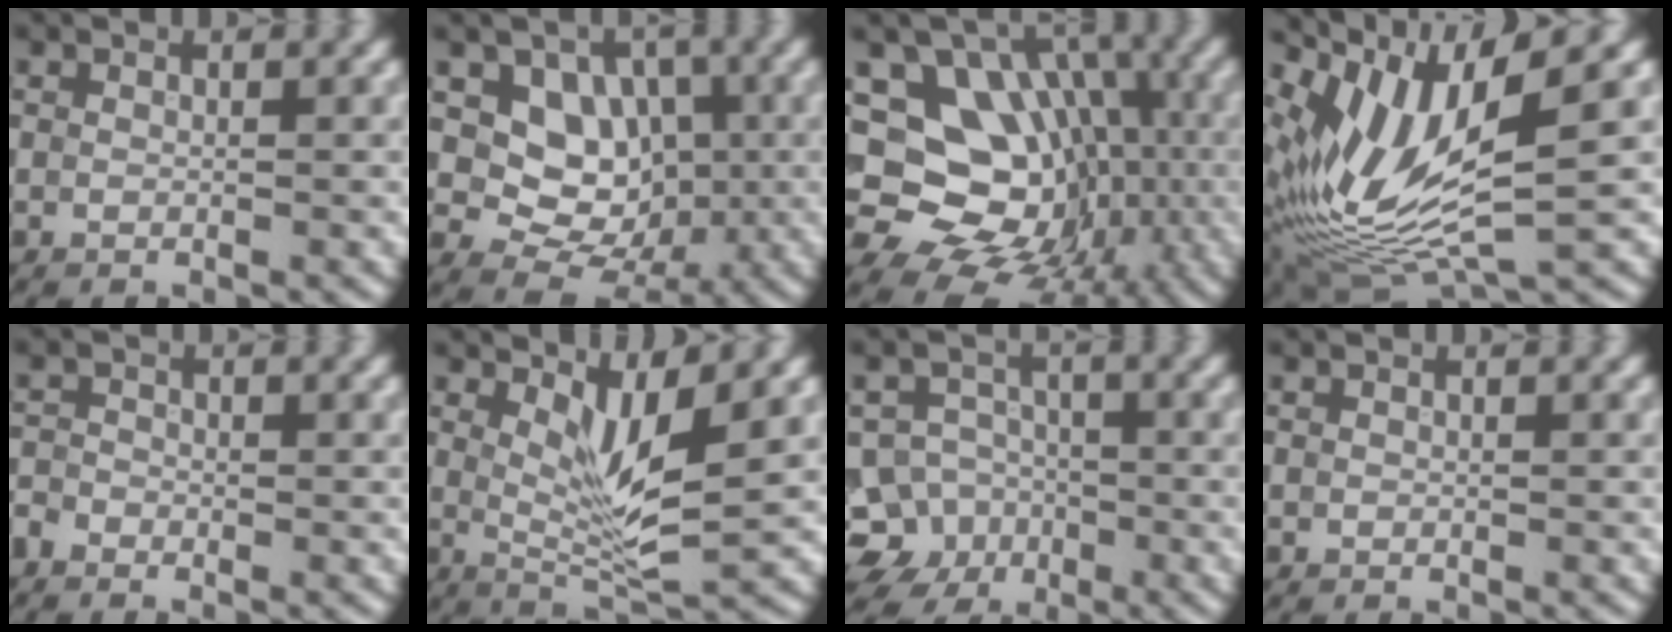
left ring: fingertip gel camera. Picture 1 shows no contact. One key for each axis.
{"total": 6.0, "fx": 0.6, "fy": 4.8, "fz": 3.5, "tx": -0.045, "ty": -0.005, "tz": 0.004}
{"total": 13.0, "fx": -0.6, "fy": 10.7, "fz": 7.4, "tx": -0.102, "ty": 0.004, "tz": -0.018}
{"total": 10.4, "fx": 2.7, "fy": 3.4, "fz": 9.4, "tx": -0.205, "ty": -0.008, "tz": 0.051}
{"total": 1.3, "fx": -1.1, "fy": 0.6, "fz": 0.3, "tx": -0.009, "ty": 0.003, "tz": -0.028}
{"total": 4.5, "fx": 1.5, "fy": 1.1, "fz": 4.1, "tx": -0.078, "ty": -0.010, "tz": 0.032}
{"total": 8.6, "fx": -4.6, "fy": 7.1, "fz": 1.5, "tx": -0.010, "ty": -0.015, "tz": -0.097}
{"total": 0.0}